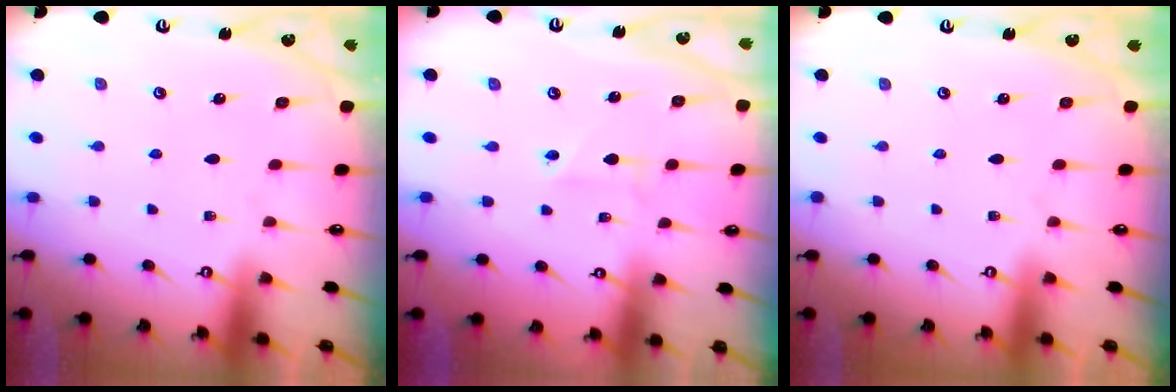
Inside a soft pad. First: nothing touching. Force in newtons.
{"total": 2.0, "press": 2.0, "slide": 0.5}
{"total": 0.0}